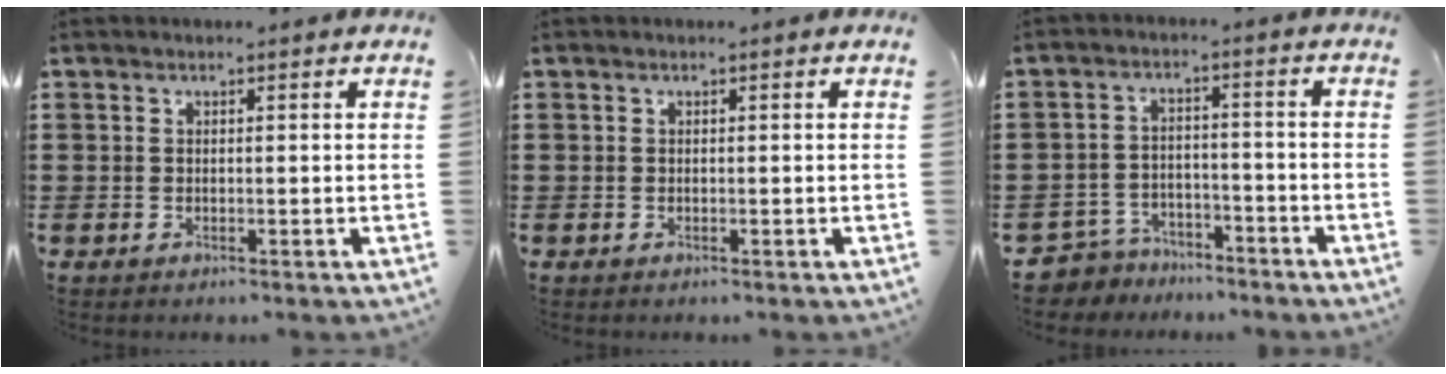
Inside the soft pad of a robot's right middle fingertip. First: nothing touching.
{"total": 0.0}
{"total": 4.3, "force": [-4.1, 1.2, -0.1], "torque": [-0.014, 0.004, -0.091]}